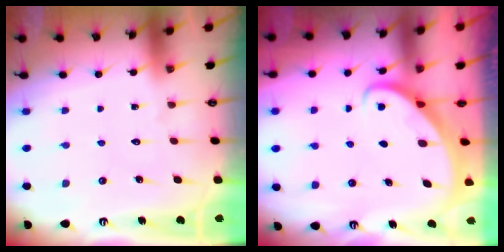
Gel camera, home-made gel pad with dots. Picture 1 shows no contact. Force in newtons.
{"total": 2.7, "press": 2.7, "slide": 0.3}